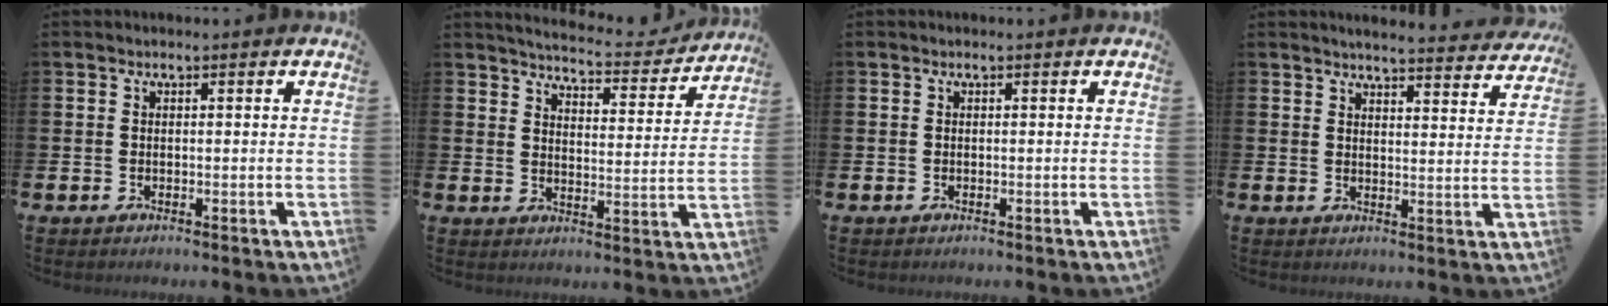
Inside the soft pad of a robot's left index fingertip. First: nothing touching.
{"total": 5.4, "force": [5.3, 0.6, 1.0], "torque": [-0.027, -0.044, 0.086]}
{"total": 0.0}
{"total": 4.6, "force": [4.5, 0.1, 0.8], "torque": [-0.017, -0.033, 0.077]}